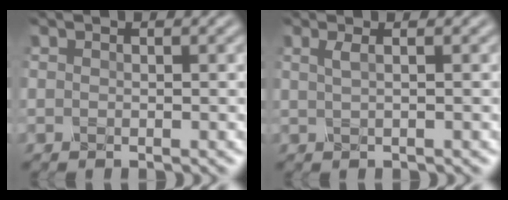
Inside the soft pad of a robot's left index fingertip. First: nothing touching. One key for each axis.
{"total": 1.1, "fx": 0.1, "fy": 0.4, "fz": 1.0, "tx": -0.012, "ty": 0.003, "tz": -0.003}